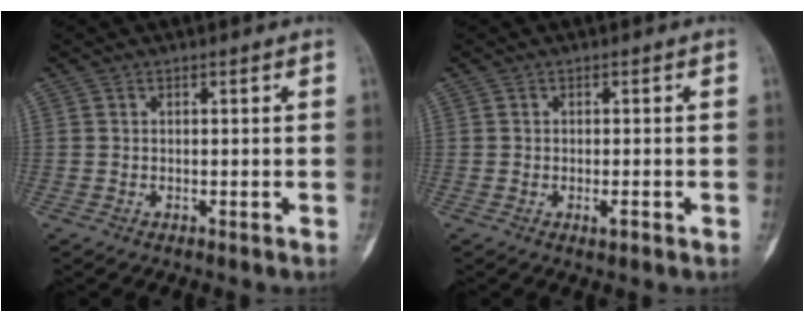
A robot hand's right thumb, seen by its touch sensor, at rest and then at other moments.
{"total": 1.8, "force": [-0.8, 0.5, 1.5], "torque": [-0.021, 0.001, -0.013]}